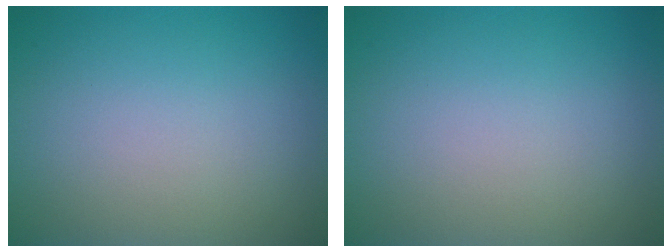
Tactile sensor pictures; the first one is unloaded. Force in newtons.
{"total": 0.0}